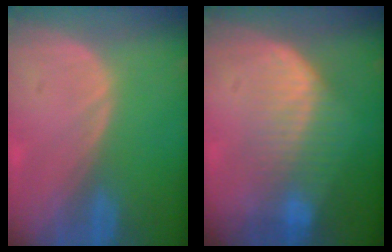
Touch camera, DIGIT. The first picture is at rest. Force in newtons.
{"total": 7.2, "press": 6.7, "slide": 2.9}